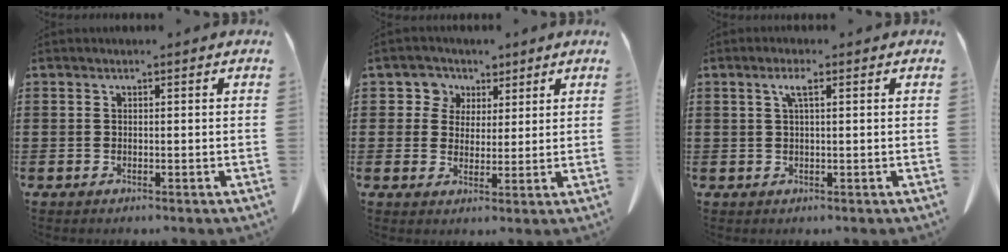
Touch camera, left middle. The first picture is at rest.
{"total": 4.8, "force": [2.3, 4.1, 0.5], "torque": [-0.030, 0.009, 0.038]}
{"total": 2.5, "force": [0.9, 0.5, 2.3], "torque": [-0.047, 0.007, 0.013]}